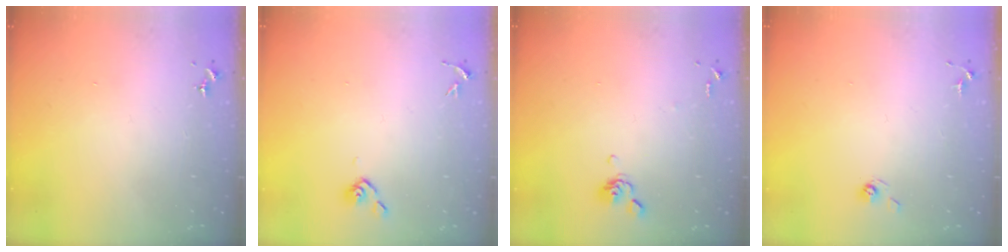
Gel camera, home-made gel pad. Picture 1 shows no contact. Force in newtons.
{"total": 3.5, "press": 3.4, "slide": 0.9}
{"total": 6.4, "press": 6.2, "slide": 1.5}
{"total": 3.9, "press": 3.5, "slide": 1.7}